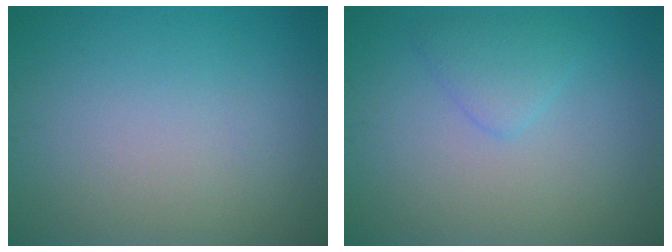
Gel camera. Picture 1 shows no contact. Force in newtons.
{"total": 2.0, "press": 2.0, "slide": 0.0}